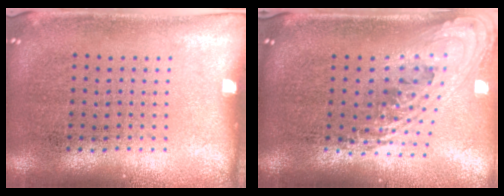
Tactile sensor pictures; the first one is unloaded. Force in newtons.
{"total": 2.3, "press": 1.6, "slide": 1.7}